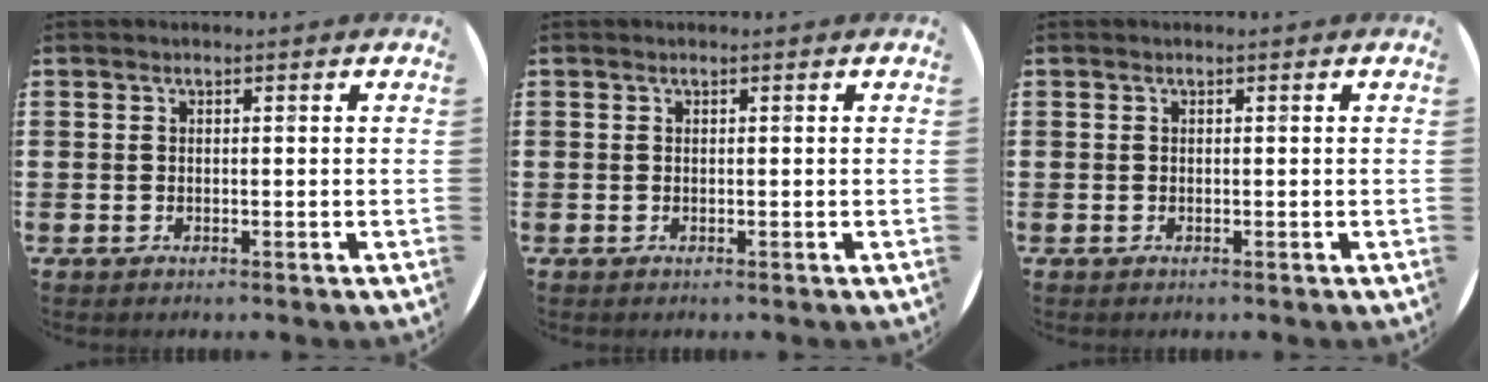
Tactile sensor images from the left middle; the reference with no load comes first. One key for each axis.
{"total": 0.0}
{"total": 0.0}